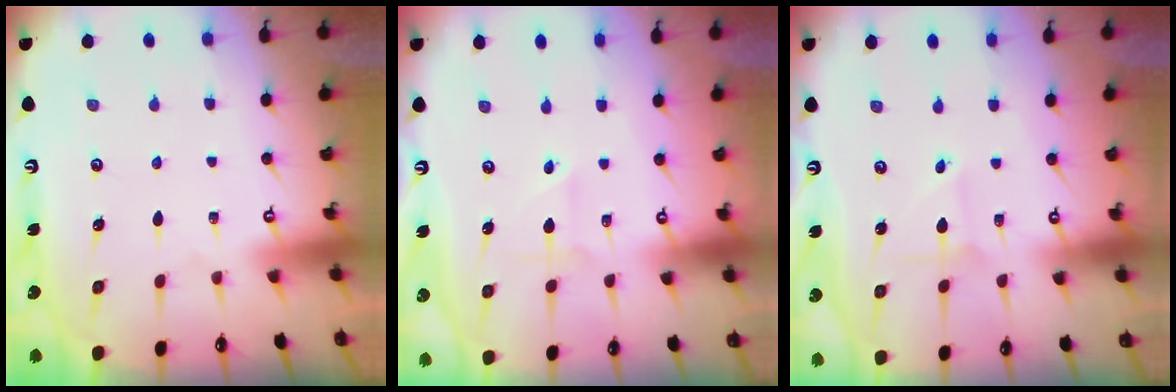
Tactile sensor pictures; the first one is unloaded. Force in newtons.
{"total": 2.0, "press": 2.0, "slide": 0.2}
{"total": 1.4, "press": 1.4, "slide": 0.1}